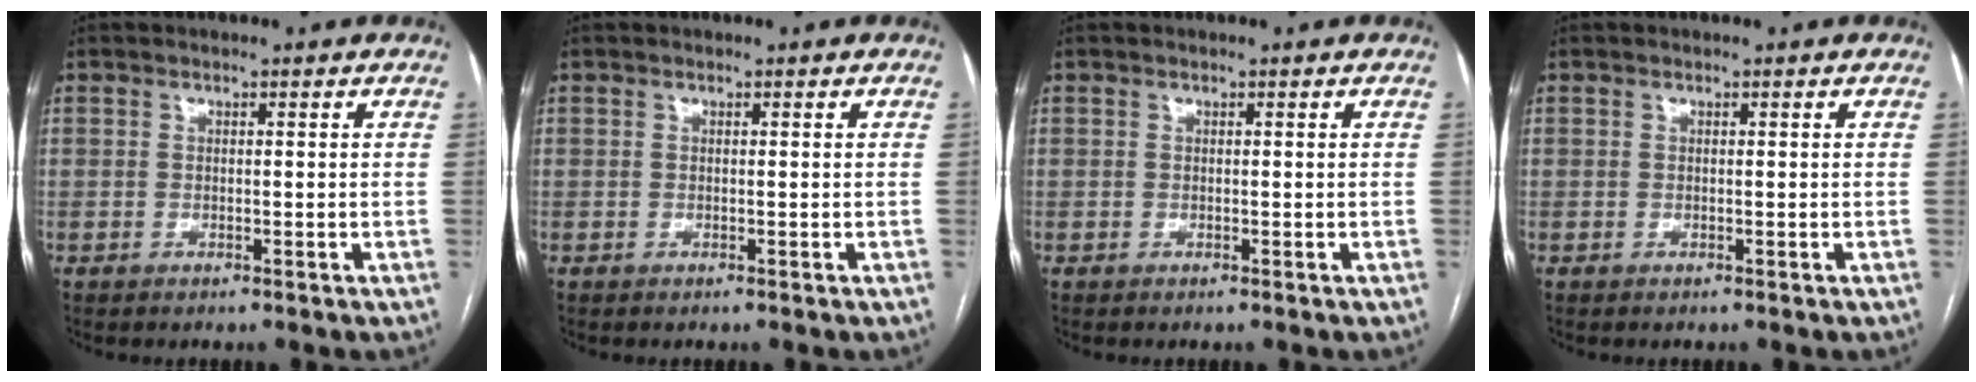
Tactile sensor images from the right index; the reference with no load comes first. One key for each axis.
{"total": 0.0}
{"total": 0.0}
{"total": 0.0}